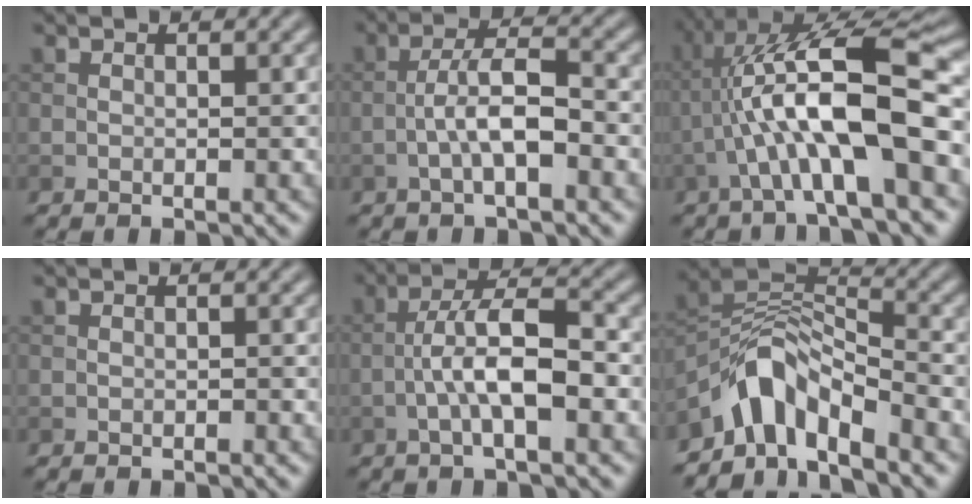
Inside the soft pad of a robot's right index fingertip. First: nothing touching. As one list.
[{"total": 4.4, "force": [-1.5, 1.2, 4.0], "torque": [-0.072, 0.013, -0.031]}, {"total": 11.2, "force": [-1.4, 2.8, 10.8], "torque": [-0.199, 0.022, -0.027]}, {"total": 0.0}, {"total": 6.1, "force": [-1.7, 1.8, 5.6], "torque": [-0.101, 0.015, -0.033]}, {"total": 6.3, "force": [-4.7, 2.6, 3.3], "torque": [-0.045, 0.002, -0.096]}]